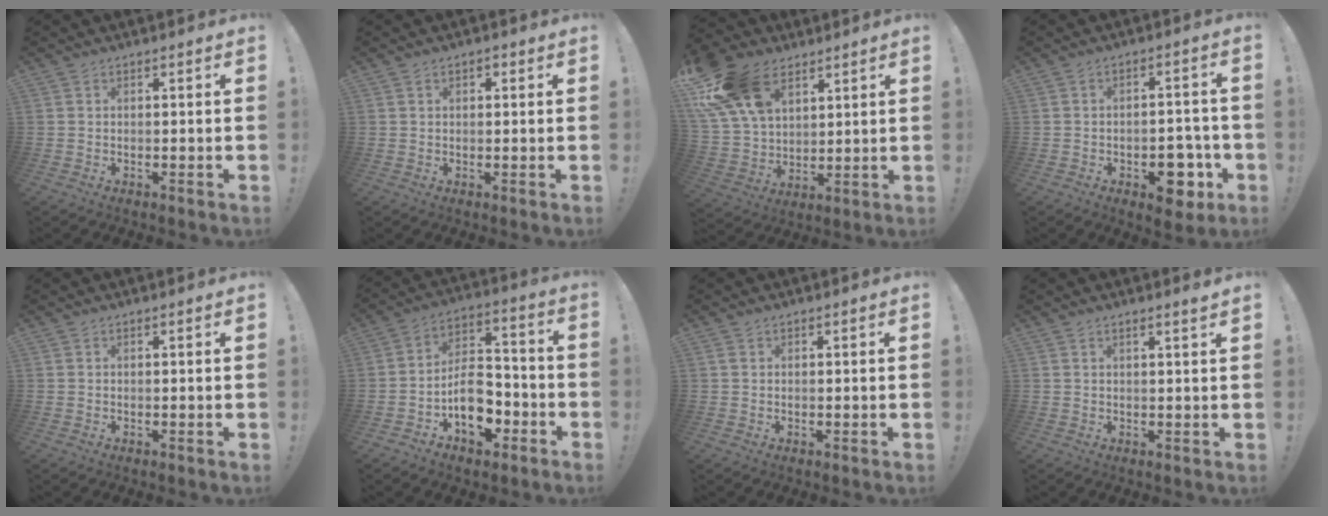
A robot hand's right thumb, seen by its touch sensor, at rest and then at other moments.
{"total": 1.2, "force": [0.1, 1.0, 0.7], "torque": [-0.014, 0.005, 0.001]}
{"total": 19.8, "force": [10.2, 12.6, 11.4], "torque": [-0.228, -0.046, 0.192]}
{"total": 11.0, "force": [-4.6, 6.8, 7.3], "torque": [-0.057, 0.037, -0.071]}
{"total": 0.0}
{"total": 13.0, "force": [-5.3, 8.7, 8.0], "torque": [-0.126, 0.040, -0.087]}
{"total": 1.0, "force": [0.5, 0.7, 0.2], "torque": [0.000, 0.003, 0.009]}
{"total": 1.7, "force": [1.2, -0.2, 1.2], "torque": [-0.016, -0.005, 0.019]}